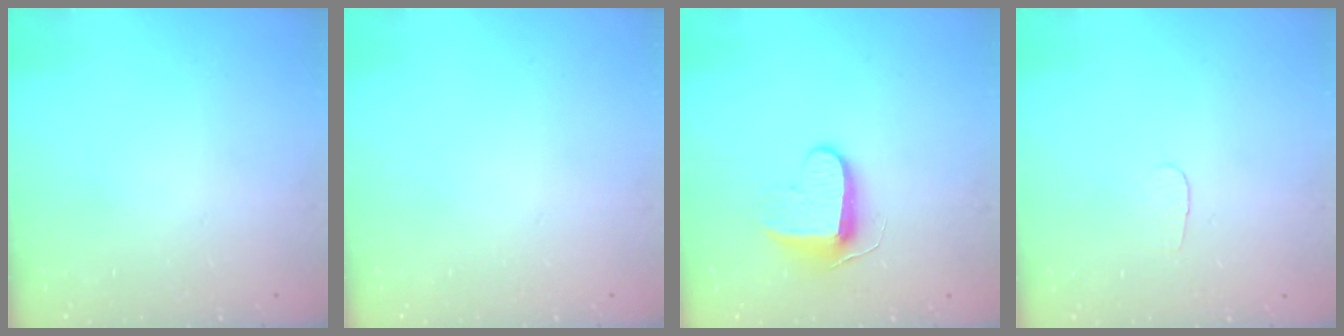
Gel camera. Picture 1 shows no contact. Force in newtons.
{"total": 0.0}
{"total": 9.0, "press": 9.0, "slide": 0.7}
{"total": 2.8, "press": 2.8, "slide": 0.3}